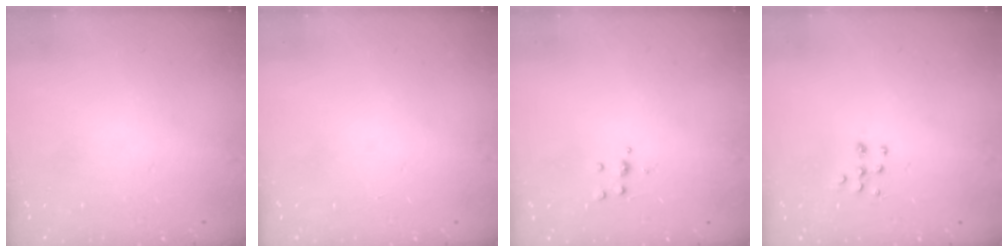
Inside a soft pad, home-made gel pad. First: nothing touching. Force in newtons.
{"total": 0.0}
{"total": 4.5, "press": 4.5, "slide": 0.6}
{"total": 6.1, "press": 6.0, "slide": 0.7}